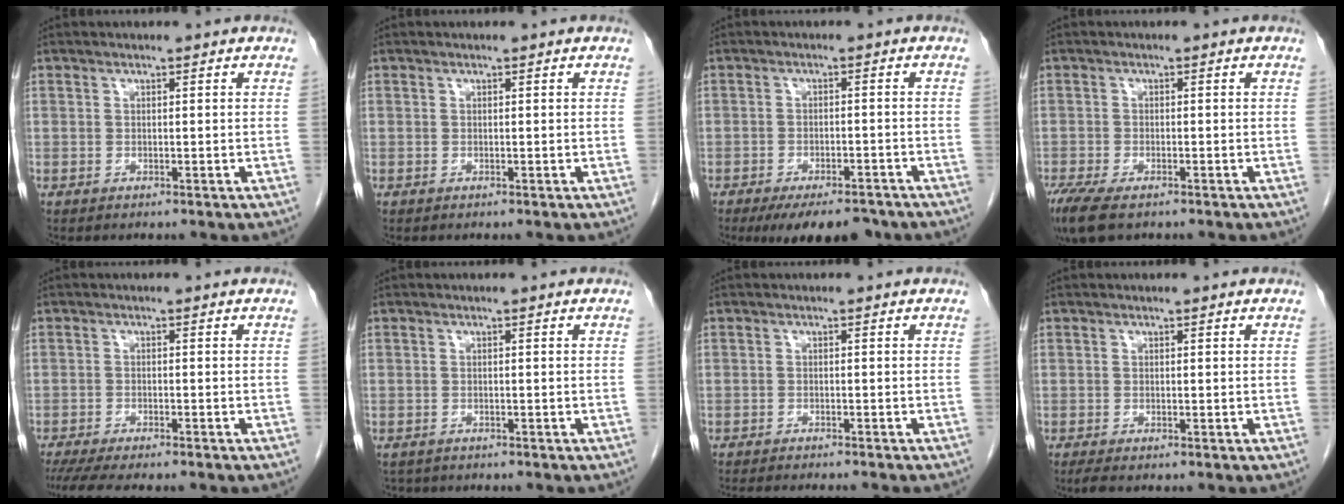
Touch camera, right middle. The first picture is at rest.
{"total": 0.0}
{"total": 9.4, "force": [-7.5, 3.5, 4.5], "torque": [-0.057, -0.006, -0.107]}
{"total": 6.8, "force": [-4.8, 1.8, 4.5], "torque": [-0.083, -0.019, -0.082]}
{"total": 9.5, "force": [-7.9, 1.5, 5.0], "torque": [-0.066, -0.008, -0.114]}
{"total": 2.4, "force": [-2.1, 1.2, 0.4], "torque": [-0.010, -0.001, -0.028]}
{"total": 9.1, "force": [-8.1, 0.8, 3.9], "torque": [-0.039, -0.015, -0.106]}
{"total": 1.0, "force": [-0.8, 0.0, 0.6], "torque": [-0.016, -0.005, -0.016]}